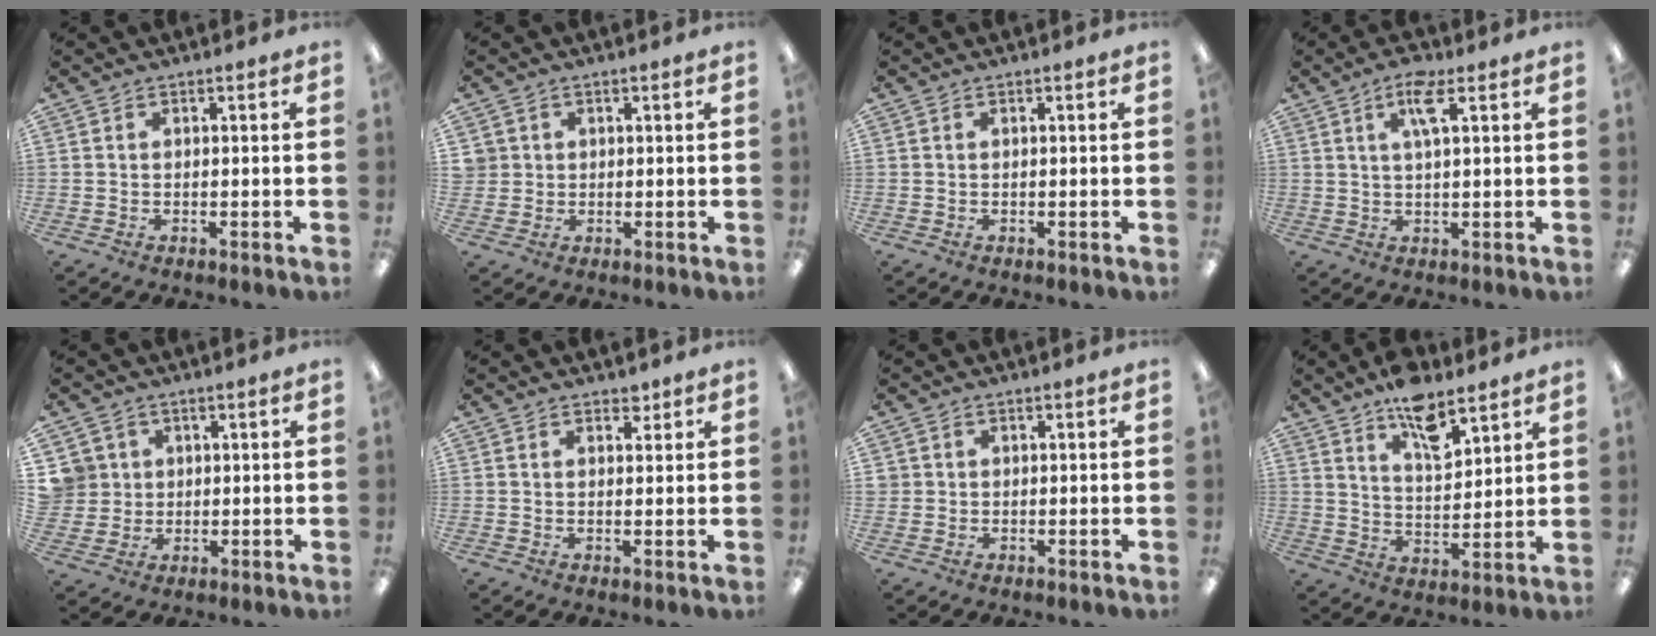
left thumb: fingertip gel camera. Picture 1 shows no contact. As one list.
[{"total": 2.8, "force": [0.8, 2.7, 0.1], "torque": [-0.010, 0.006, 0.014]}, {"total": 0.0}, {"total": 5.9, "force": [3.0, 1.6, 4.8], "torque": [-0.089, 0.002, 0.047]}, {"total": 6.1, "force": [1.9, 5.7, 0.3], "torque": [-0.014, 0.005, 0.040]}, {"total": 2.3, "force": [1.8, 1.1, 0.9], "torque": [-0.003, -0.006, 0.029]}, {"total": 1.4, "force": [0.4, 1.4, 0.1], "torque": [-0.003, 0.003, 0.005]}, {"total": 11.2, "force": [8.0, 4.6, 6.2], "torque": [-0.095, -0.044, 0.140]}]